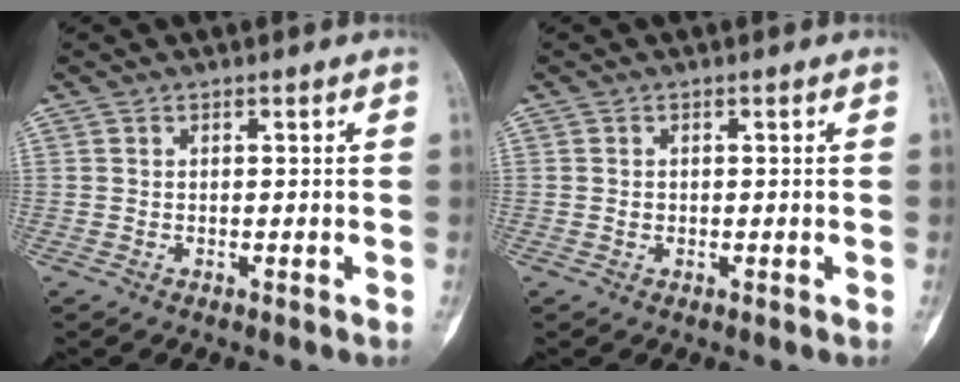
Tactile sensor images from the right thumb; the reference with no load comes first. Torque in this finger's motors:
{"motor_torque": [0.17, 0.01, 0.18, 0.01, -0.03]}